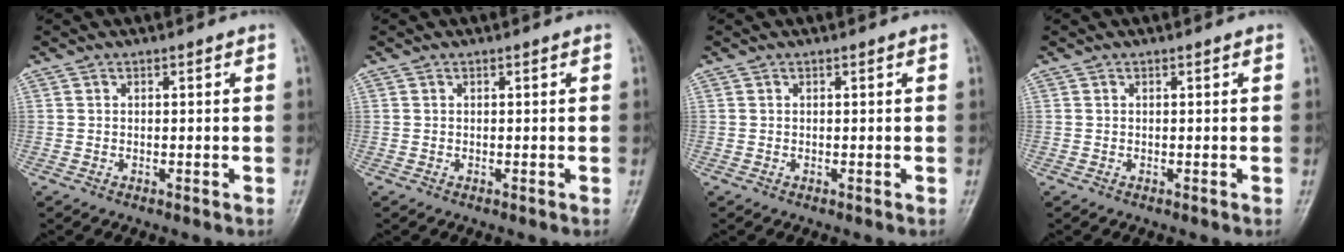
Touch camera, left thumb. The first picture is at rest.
{"total": 0.0}
{"total": 0.0}
{"total": 0.0}